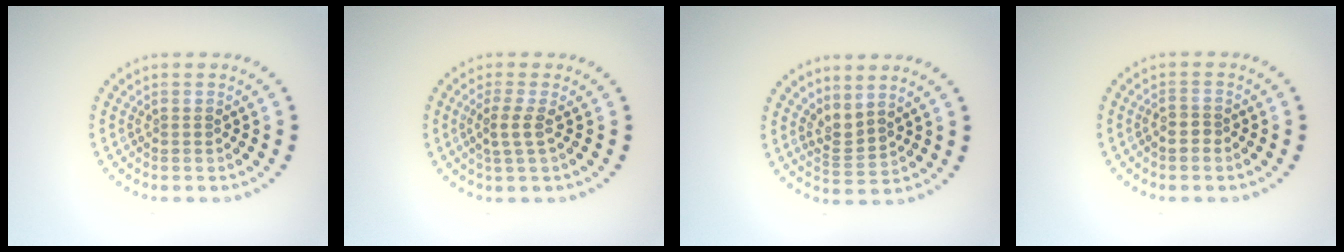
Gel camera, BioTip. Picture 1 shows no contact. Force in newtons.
{"total": 1.8, "press": 1.4, "slide": 1.1}
{"total": 2.2, "press": 1.5, "slide": 1.6}
{"total": 1.5, "press": 1.3, "slide": 0.8}